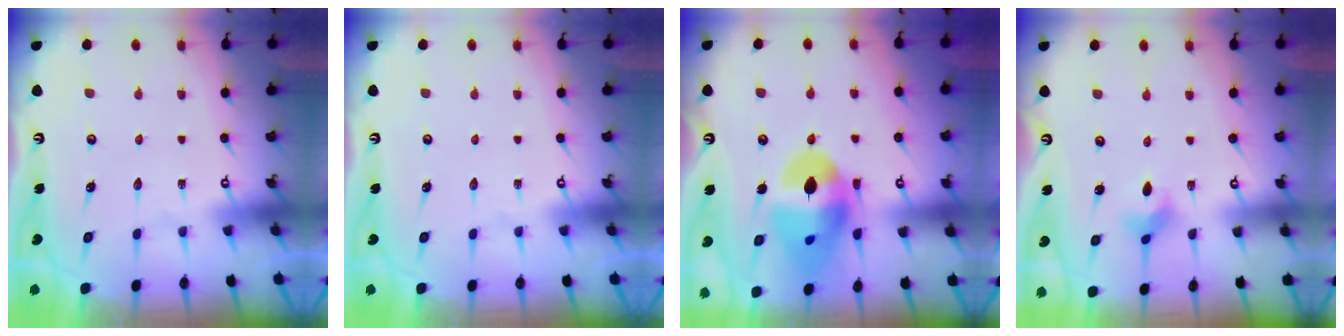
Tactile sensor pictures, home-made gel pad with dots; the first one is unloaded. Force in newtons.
{"total": 0.0}
{"total": 18.1, "press": 17.9, "slide": 2.5}
{"total": 3.0, "press": 2.9, "slide": 0.7}